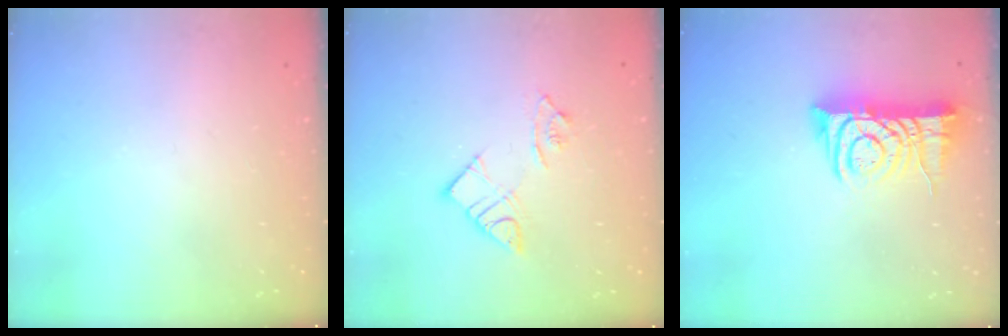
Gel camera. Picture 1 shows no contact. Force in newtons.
{"total": 9.2, "press": 9.2, "slide": 0.6}
{"total": 11.2, "press": 11.1, "slide": 1.2}